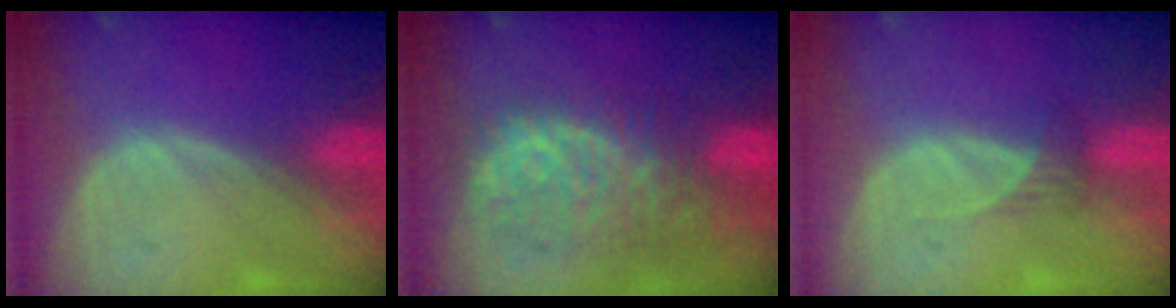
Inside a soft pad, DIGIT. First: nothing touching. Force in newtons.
{"total": 10.9, "press": 9.5, "slide": 5.4}
{"total": 1.8, "press": 1.6, "slide": 0.8}